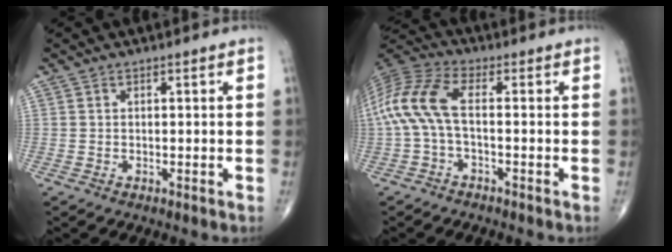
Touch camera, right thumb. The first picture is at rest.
{"total": 10.3, "force": [-0.8, 4.0, 9.4], "torque": [-0.224, 0.034, -0.025]}